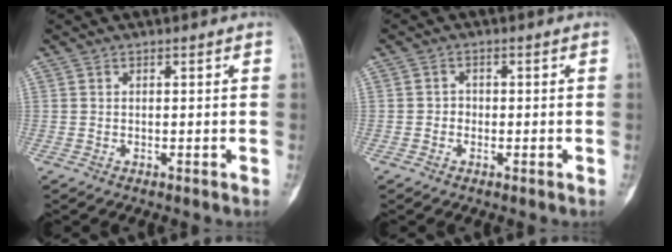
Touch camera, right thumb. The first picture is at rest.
{"total": 1.6, "force": [-0.3, 1.5, 0.5], "torque": [0.001, 0.006, -0.007]}